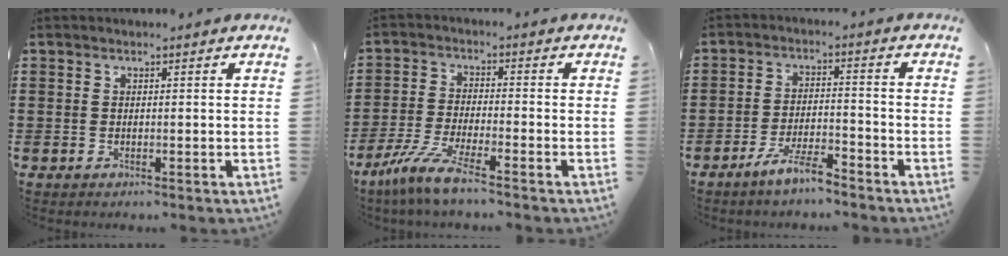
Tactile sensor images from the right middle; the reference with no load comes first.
{"total": 6.6, "force": [-5.2, 0.1, 4.0], "torque": [-0.098, -0.018, -0.105]}
{"total": 5.6, "force": [-4.6, 0.9, 3.0], "torque": [-0.062, -0.001, -0.087]}